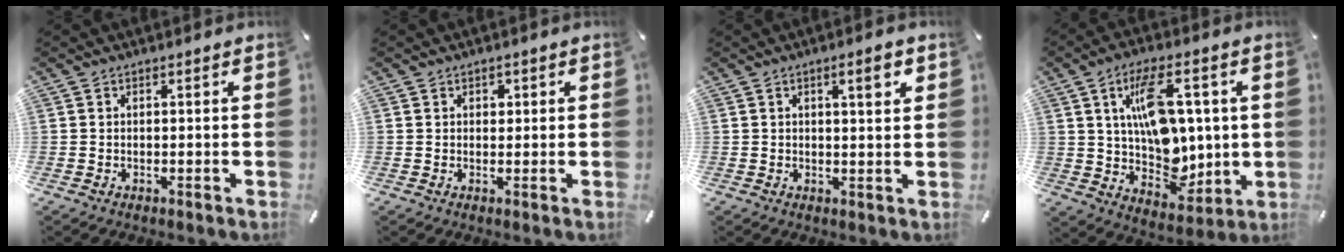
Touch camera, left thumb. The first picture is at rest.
{"total": 1.2, "force": [0.4, 1.1, 0.3], "torque": [0.007, -0.004, 0.004]}
{"total": 4.8, "force": [2.1, 1.1, 4.2], "torque": [-0.060, -0.006, 0.028]}
{"total": 14.5, "force": [3.7, 9.5, 10.3], "torque": [-0.163, -0.008, 0.068]}